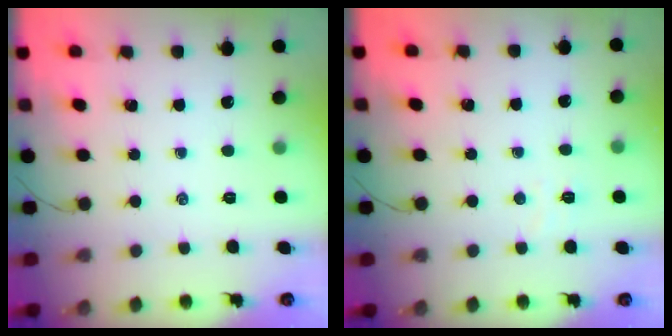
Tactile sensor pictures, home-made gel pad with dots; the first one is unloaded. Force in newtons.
{"total": 3.0, "press": 2.9, "slide": 0.7}